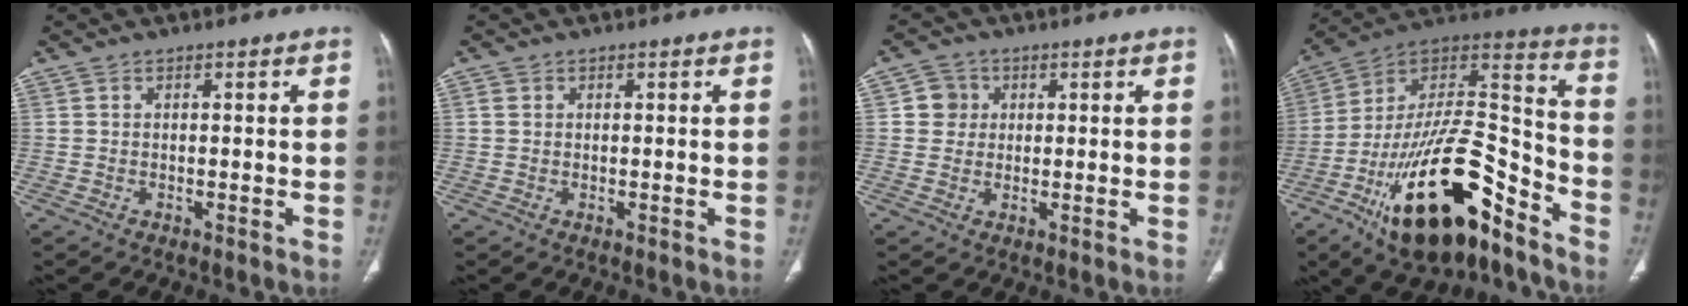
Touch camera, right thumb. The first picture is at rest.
{"total": 1.0, "force": [0.4, 0.9, 0.4], "torque": [0.000, 0.000, 0.006]}
{"total": 4.1, "force": [0.9, 3.9, 0.7], "torque": [0.013, 0.002, 0.011]}
{"total": 28.8, "force": [-15.5, 11.9, 21.1], "torque": [-0.339, 0.079, -0.254]}